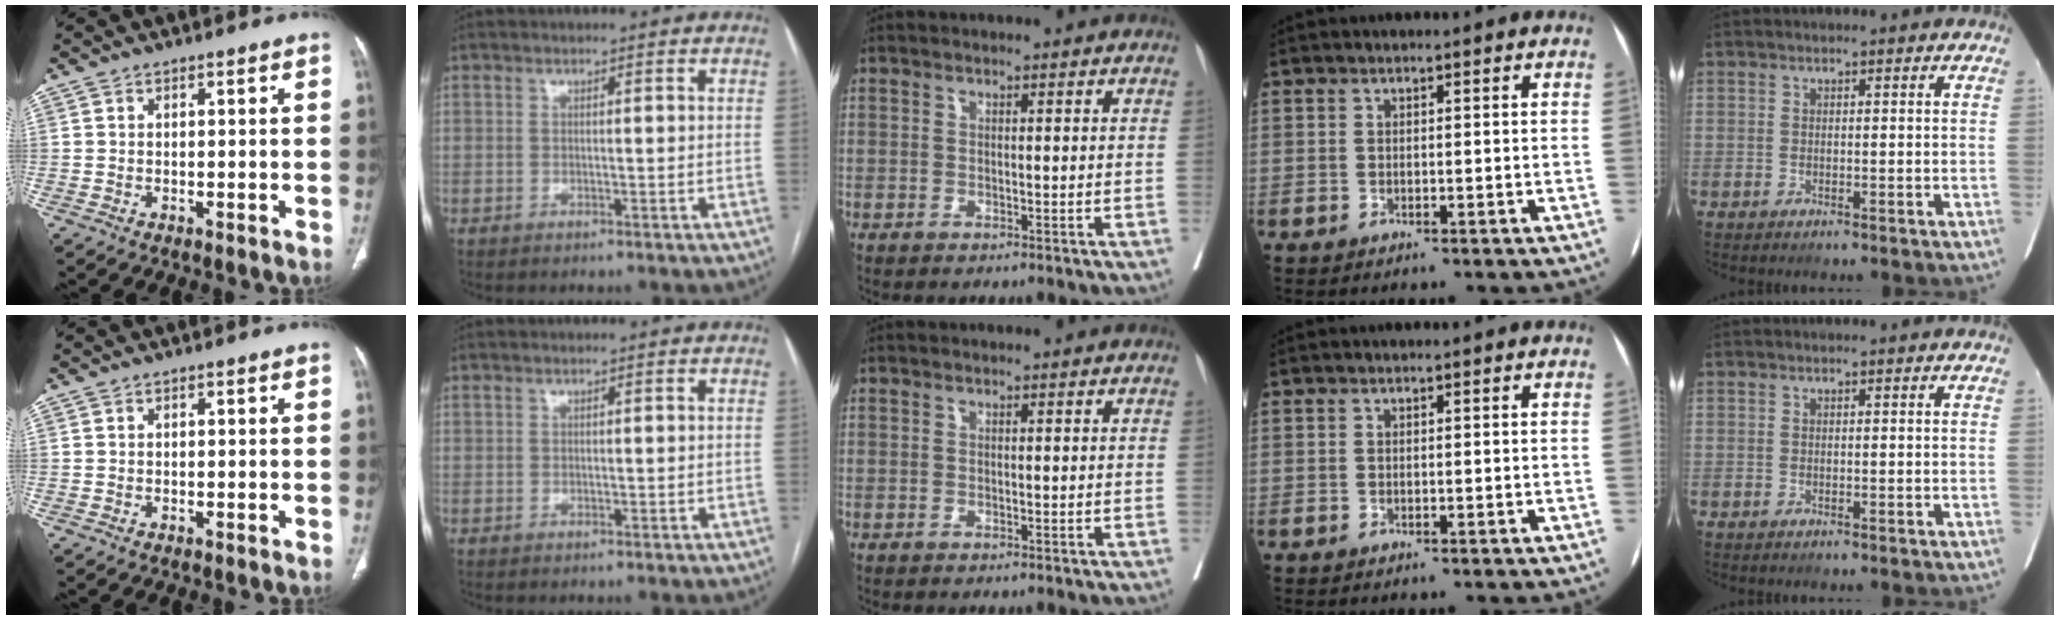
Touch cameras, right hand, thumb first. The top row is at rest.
{"index": {"total": 0.5, "force": [0.2, 0.3, 0.3], "torque": [-0.006, 0.000, 0.005]}}